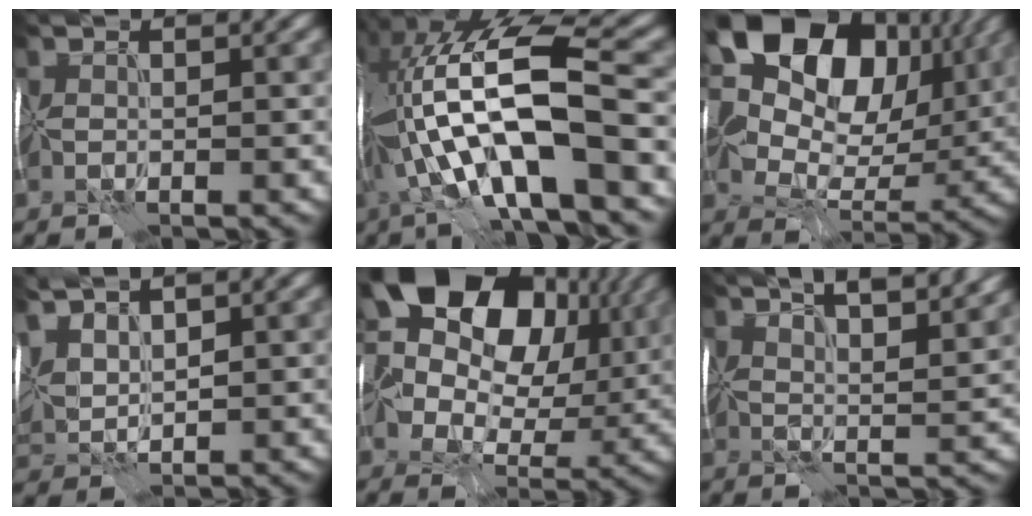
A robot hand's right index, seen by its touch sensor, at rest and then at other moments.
{"total": 14.8, "force": [-1.5, 4.2, 14.1], "torque": [-0.269, 0.030, -0.016]}
{"total": 16.5, "force": [7.9, 10.7, 9.7], "torque": [-0.182, 0.041, 0.141]}
{"total": 4.2, "force": [3.7, 1.1, 1.7], "torque": [-0.075, 0.023, 0.075]}
{"total": 18.6, "force": [6.6, 12.8, 11.7], "torque": [-0.210, 0.038, 0.107]}
{"total": 11.7, "force": [8.3, 3.7, 7.4], "torque": [-0.086, 0.048, 0.093]}